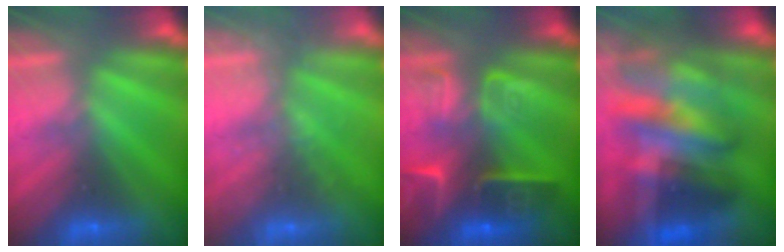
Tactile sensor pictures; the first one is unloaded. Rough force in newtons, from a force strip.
{"total": 1.9}
{"total": 6.2}
{"total": 7.0}